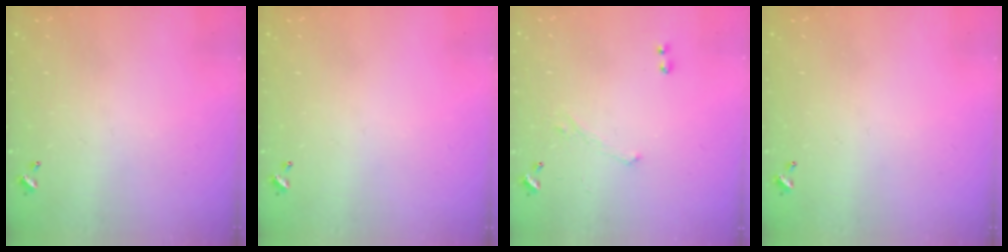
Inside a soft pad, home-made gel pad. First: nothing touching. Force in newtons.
{"total": 0.0}
{"total": 1.6, "press": 1.5, "slide": 0.6}
{"total": 0.0}